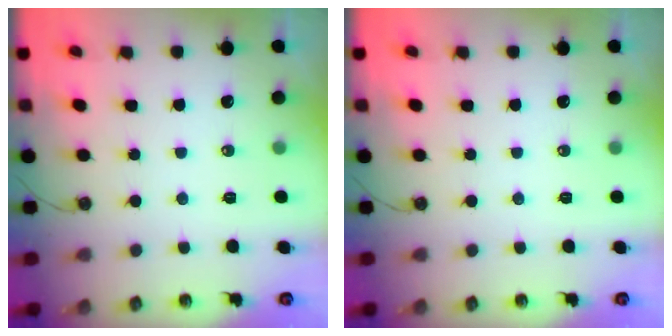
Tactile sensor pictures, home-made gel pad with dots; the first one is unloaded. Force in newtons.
{"total": 0.0}